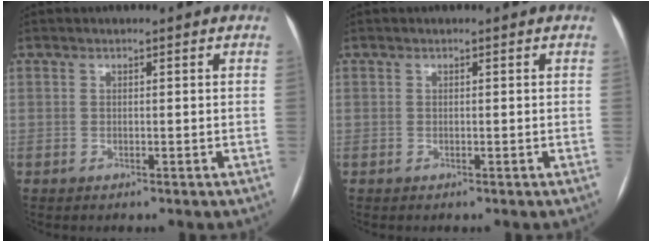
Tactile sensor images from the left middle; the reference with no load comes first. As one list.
[{"total": 0.0}]